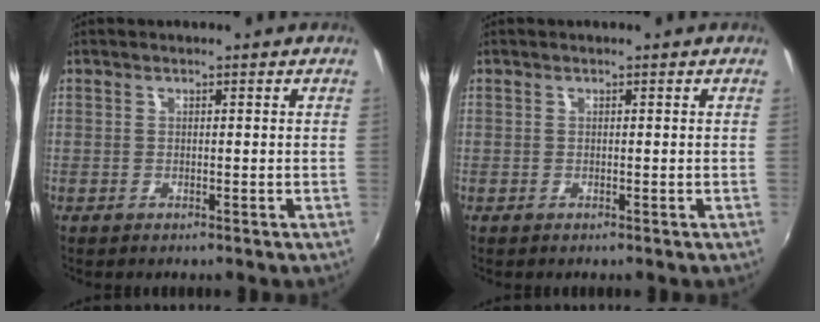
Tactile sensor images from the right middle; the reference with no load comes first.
{"total": 0.0}